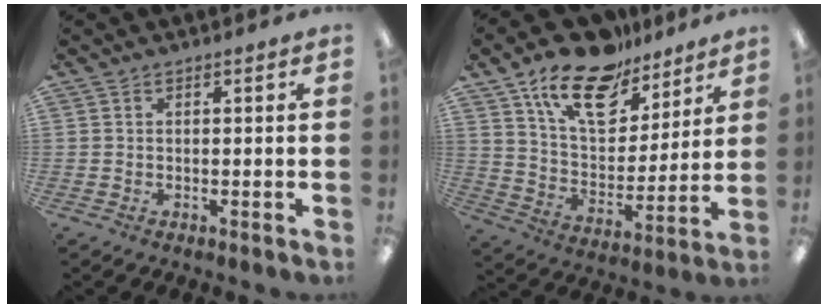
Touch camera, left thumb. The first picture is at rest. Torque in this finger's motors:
{"motor_torque": [0.35, 0.35, 1.16, -1.61, 0.29]}